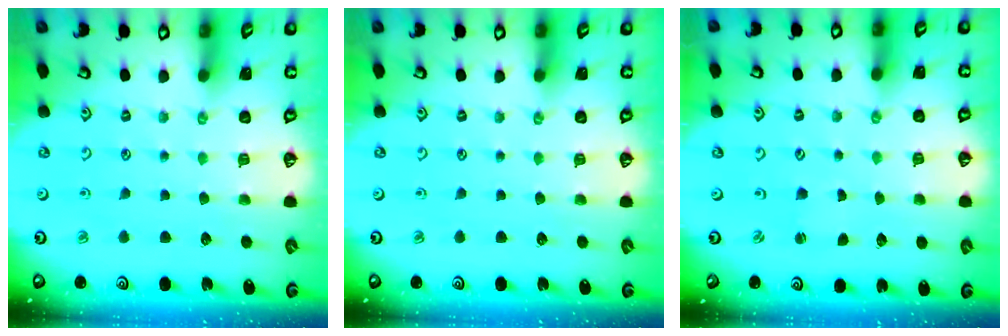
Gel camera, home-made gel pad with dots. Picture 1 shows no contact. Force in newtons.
{"total": 0.0}
{"total": 0.0}